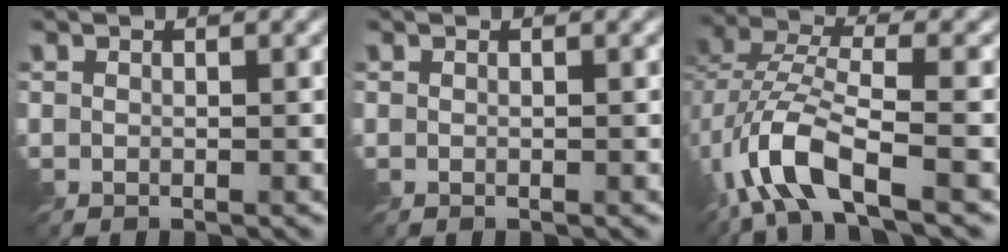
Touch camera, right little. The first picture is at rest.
{"total": 0.0}
{"total": 7.3, "force": [-3.5, 2.6, 5.9], "torque": [-0.125, 0.003, -0.077]}